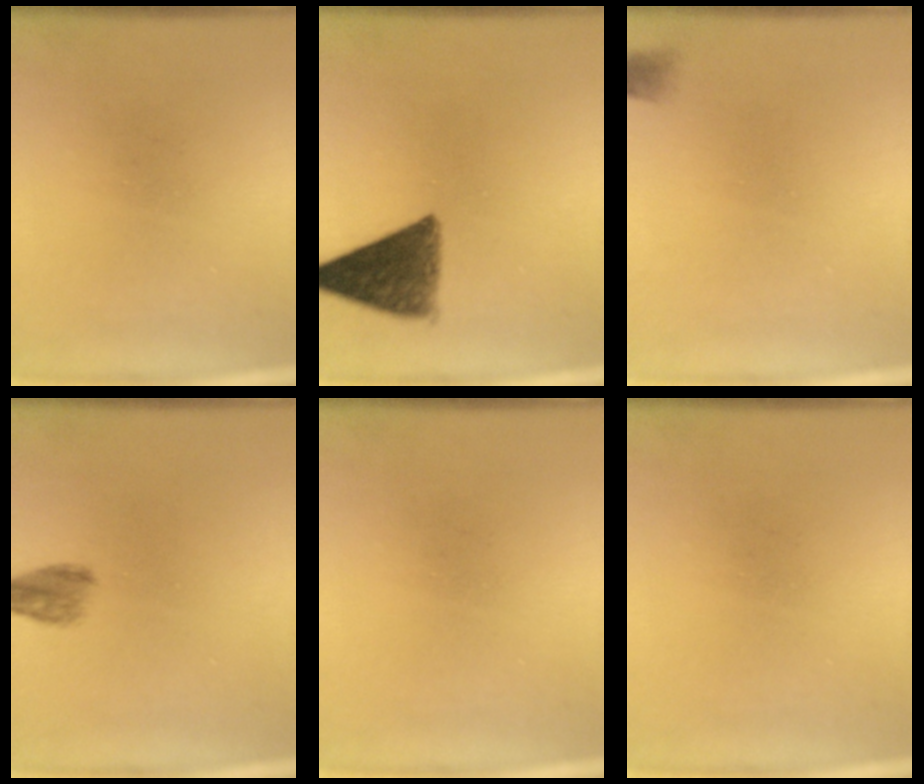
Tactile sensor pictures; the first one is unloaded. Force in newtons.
{"total": 9.3}
{"total": 1.2}
{"total": 2.4}
{"total": 0.0}
{"total": 0.0}